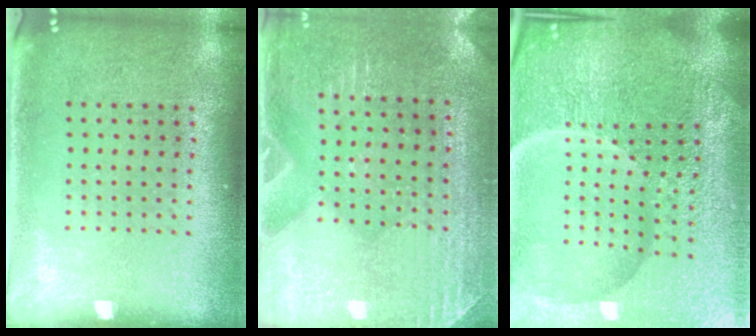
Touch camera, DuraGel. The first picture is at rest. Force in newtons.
{"total": 2.9, "press": 2.9, "slide": 0.4}
{"total": 6.2, "press": 5.7, "slide": 2.5}